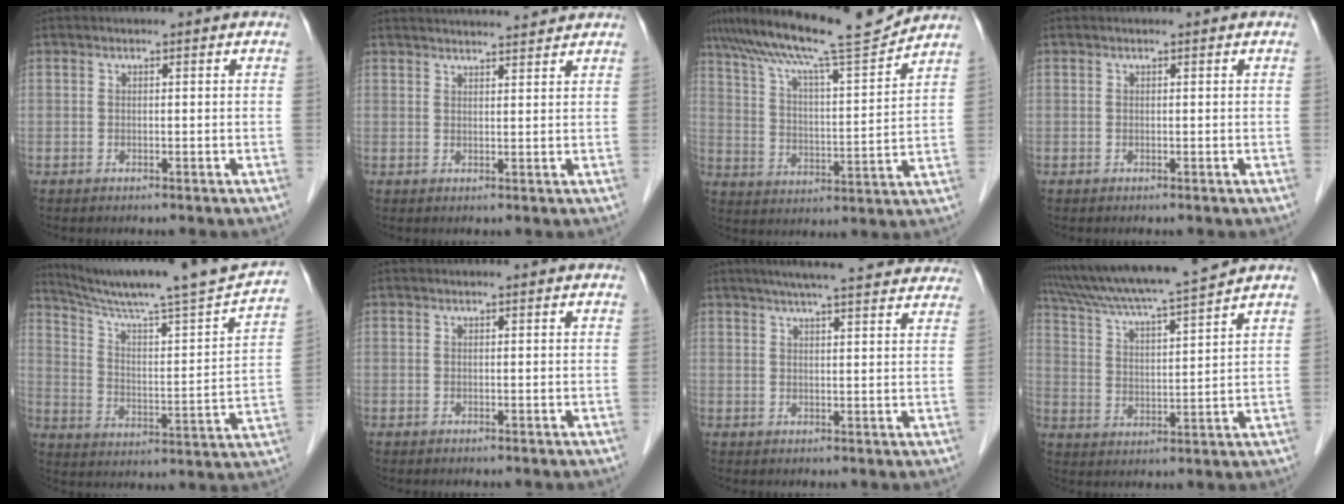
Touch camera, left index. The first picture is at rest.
{"total": 10.1, "force": [9.7, 0.3, 2.9], "torque": [-0.041, 0.022, 0.126]}
{"total": 15.4, "force": [13.5, -0.2, 7.3], "torque": [-0.130, 0.004, 0.216]}
{"total": 0.5, "force": [0.5, 0.0, 0.2], "torque": [-0.004, 0.004, 0.009]}
{"total": 21.5, "force": [19.5, -0.9, 9.0], "torque": [-0.151, -0.039, 0.283]}
{"total": 1.6, "force": [1.5, 0.0, 0.5], "torque": [-0.010, 0.011, 0.019]}
{"total": 19.6, "force": [17.5, 2.4, 8.5], "torque": [-0.118, 0.027, 0.217]}
{"total": 14.6, "force": [13.3, -1.3, 6.1], "torque": [-0.115, 0.003, 0.219]}